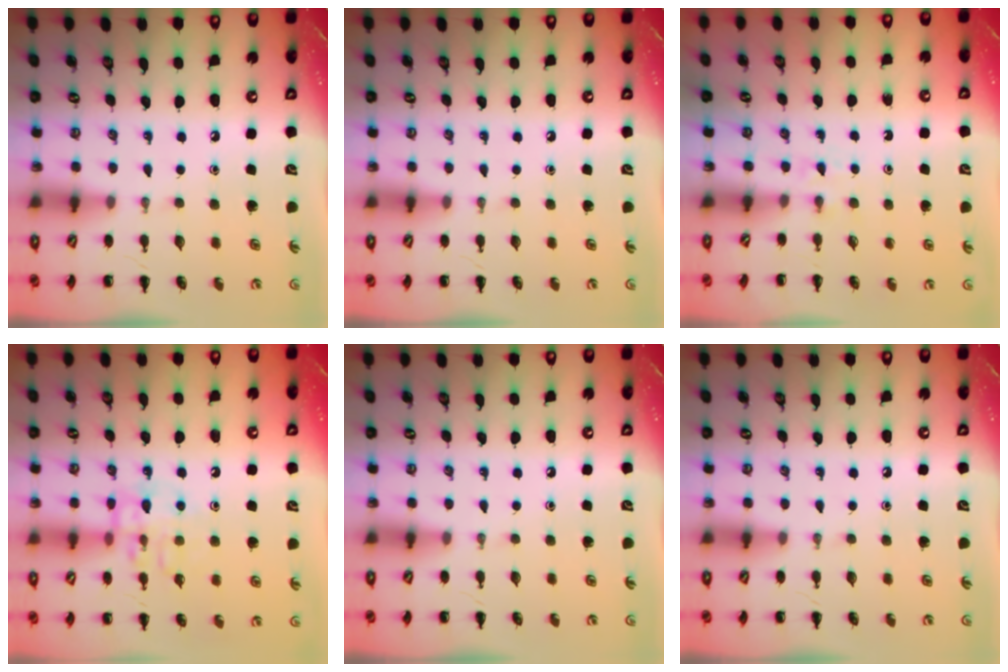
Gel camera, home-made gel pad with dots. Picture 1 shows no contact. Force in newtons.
{"total": 0.0}
{"total": 2.4, "press": 2.0, "slide": 1.2}
{"total": 10.9, "press": 10.9, "slide": 0.8}
{"total": 0.0}
{"total": 0.0}